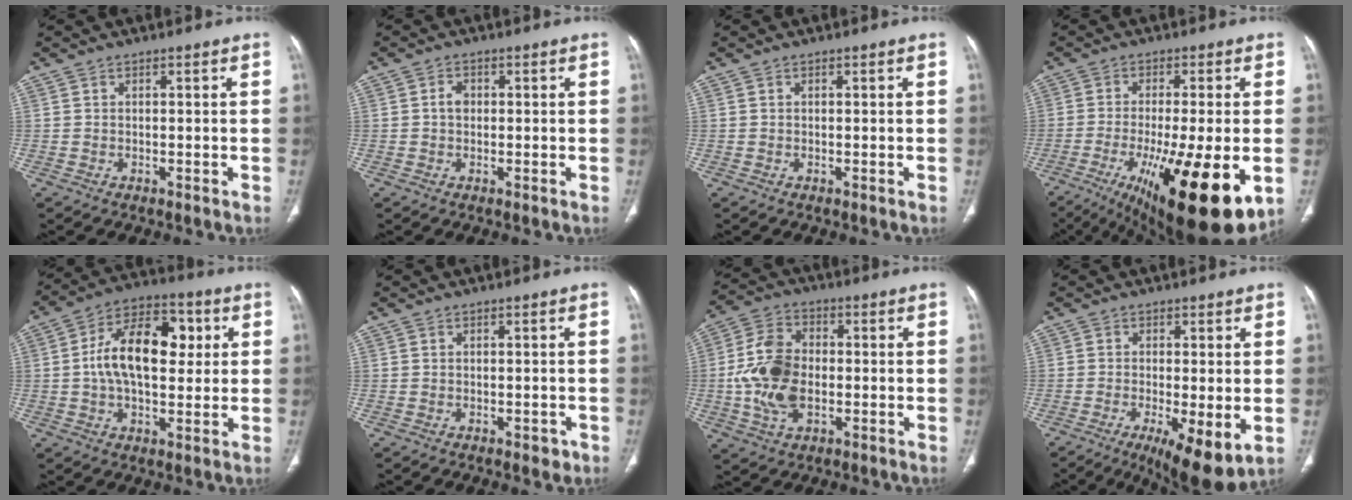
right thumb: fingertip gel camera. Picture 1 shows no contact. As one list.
[{"total": 1.7, "force": [0.2, 1.3, 1.0], "torque": [-0.013, 0.004, 0.002]}, {"total": 0.0}, {"total": 21.6, "force": [-7.2, 5.4, 19.6], "torque": [-0.275, -0.030, -0.095]}, {"total": 16.1, "force": [2.2, 9.4, 13.0], "torque": [-0.197, 0.021, 0.029]}, {"total": 1.3, "force": [-0.6, 0.7, 0.9], "torque": [-0.003, 0.000, -0.005]}, {"total": 12.6, "force": [-1.4, 8.0, 9.6], "torque": [-0.188, 0.014, -0.028]}, {"total": 10.3, "force": [-3.2, 2.9, 9.4], "torque": [-0.147, -0.021, -0.045]}]